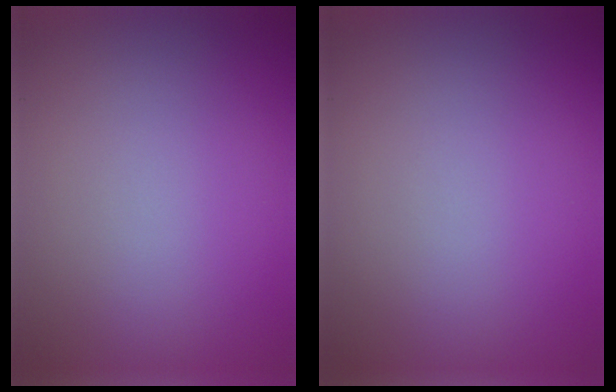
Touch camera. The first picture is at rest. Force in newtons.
{"total": 0.0}